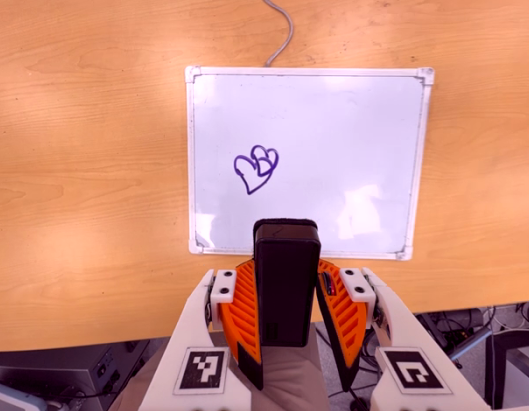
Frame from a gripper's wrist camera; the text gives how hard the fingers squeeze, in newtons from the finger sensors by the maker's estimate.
{"total": 6.9, "left": 5.4, "right": 8.4}